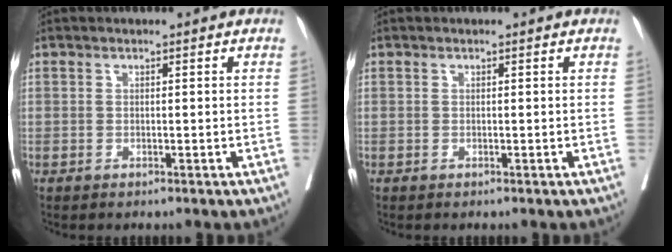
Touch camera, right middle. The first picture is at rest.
{"total": 0.0}